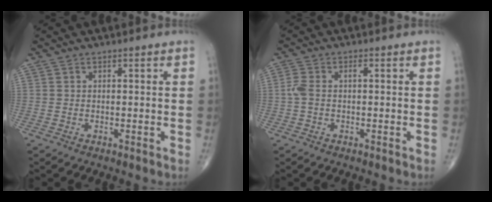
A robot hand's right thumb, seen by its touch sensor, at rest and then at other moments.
{"total": 3.4, "force": [0.0, 1.7, 2.9], "torque": [-0.079, 0.014, -0.003]}